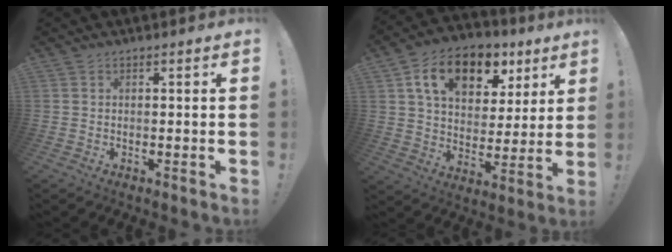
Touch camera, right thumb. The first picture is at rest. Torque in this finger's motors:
{"motor_torque": [1.30, 3.47, 0.45, 0.01, 0.09]}